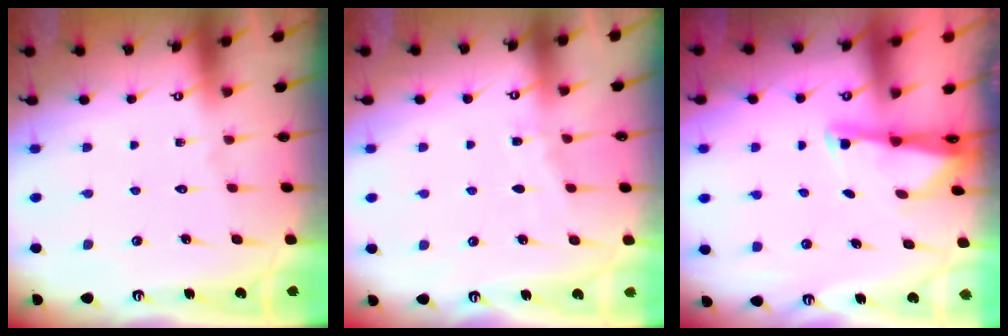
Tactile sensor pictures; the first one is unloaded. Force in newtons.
{"total": 4.5, "press": 4.5, "slide": 0.5}
{"total": 2.0, "press": 2.0, "slide": 0.4}